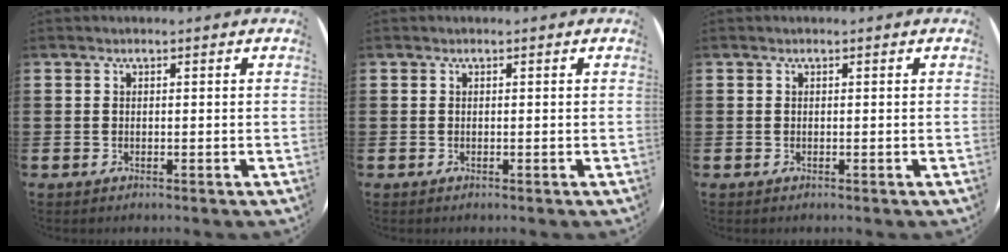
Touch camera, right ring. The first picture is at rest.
{"total": 0.0}
{"total": 0.0}